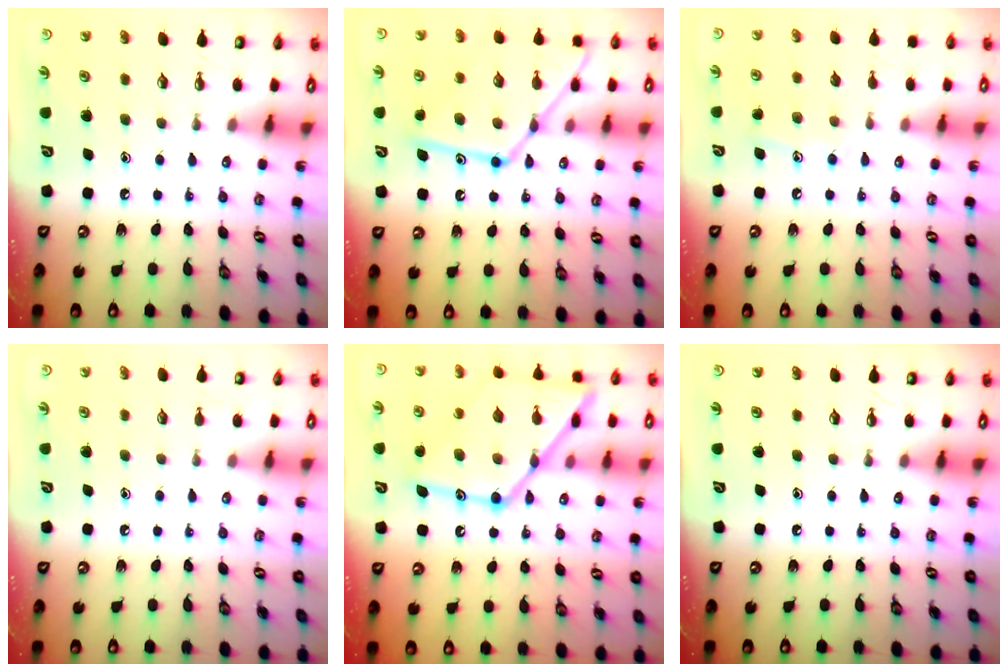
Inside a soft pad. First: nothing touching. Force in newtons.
{"total": 17.0, "press": 16.9, "slide": 1.2}
{"total": 8.0, "press": 8.0, "slide": 0.5}
{"total": 2.8, "press": 2.8, "slide": 0.2}
{"total": 22.0, "press": 21.9, "slide": 1.6}
{"total": 0.0}